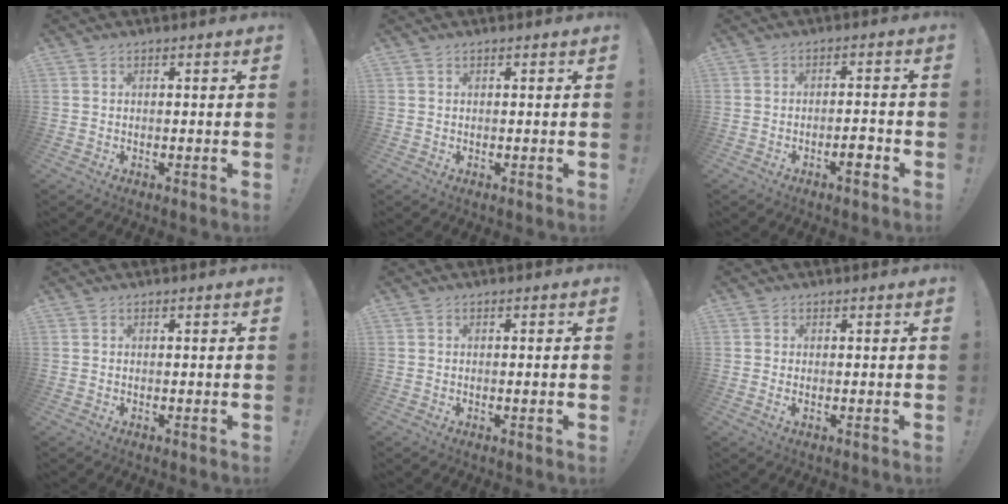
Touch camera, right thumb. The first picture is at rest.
{"total": 0.0}
{"total": 4.3, "force": [-2.6, 1.2, 3.3], "torque": [-0.037, 0.008, -0.044]}
{"total": 0.0}
{"total": 1.3, "force": [-0.2, -0.1, 1.3], "torque": [-0.014, -0.004, -0.006]}
{"total": 0.7, "force": [0.5, 0.0, 0.4], "torque": [0.007, -0.008, 0.007]}